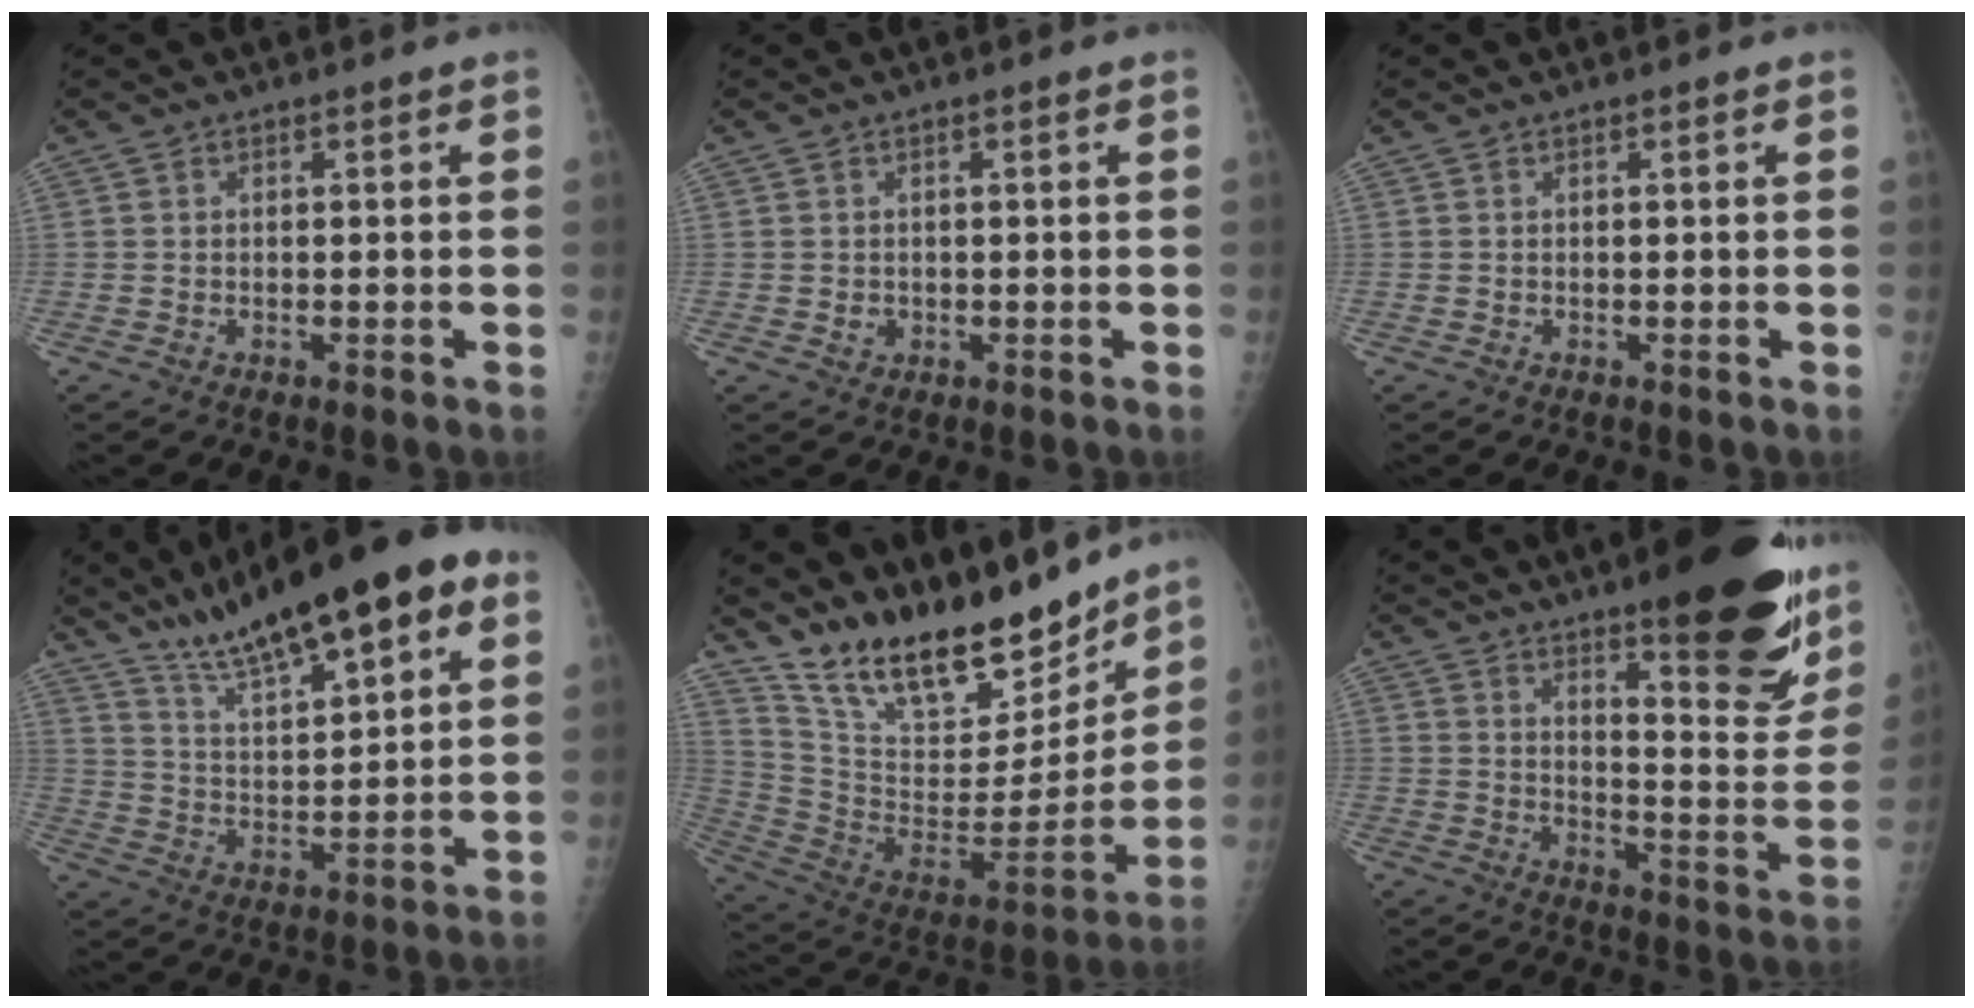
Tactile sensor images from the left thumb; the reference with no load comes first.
{"total": 1.2, "force": [-0.1, 1.1, 0.6], "torque": [-0.005, 0.001, 0.003]}
{"total": 0.0}
{"total": 21.6, "force": [12.7, 6.0, 16.4], "torque": [-0.239, -0.020, 0.211]}
{"total": 24.3, "force": [19.4, 8.8, 11.7], "torque": [-0.162, -0.094, 0.335]}
{"total": 23.2, "force": [14.1, 5.7, 17.5], "torque": [-0.200, -0.086, 0.202]}